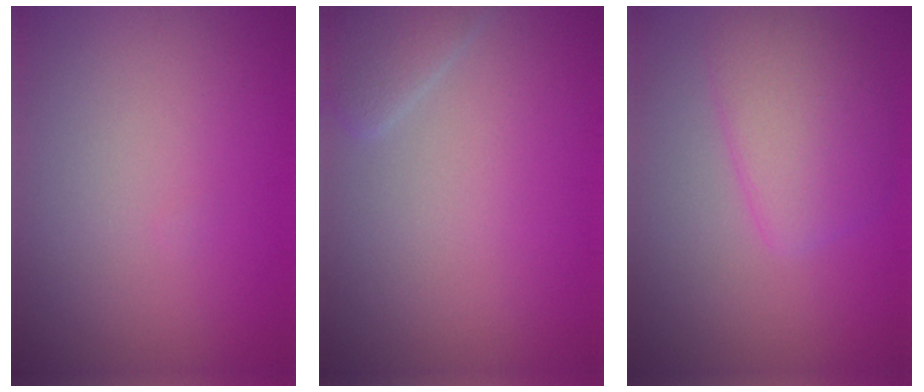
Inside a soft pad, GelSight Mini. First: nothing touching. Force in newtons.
{"total": 2.0, "press": 2.0, "slide": 0.2}
{"total": 3.9, "press": 3.9, "slide": 0.4}